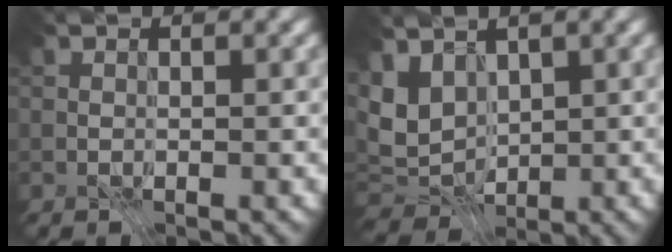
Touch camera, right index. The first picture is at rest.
{"total": 6.0, "force": [1.5, 4.2, 4.0], "torque": [-0.083, 0.001, 0.029]}